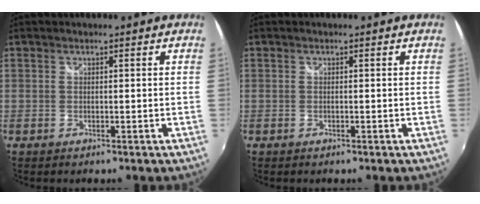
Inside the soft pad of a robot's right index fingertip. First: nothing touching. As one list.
[{"total": 0.0}]